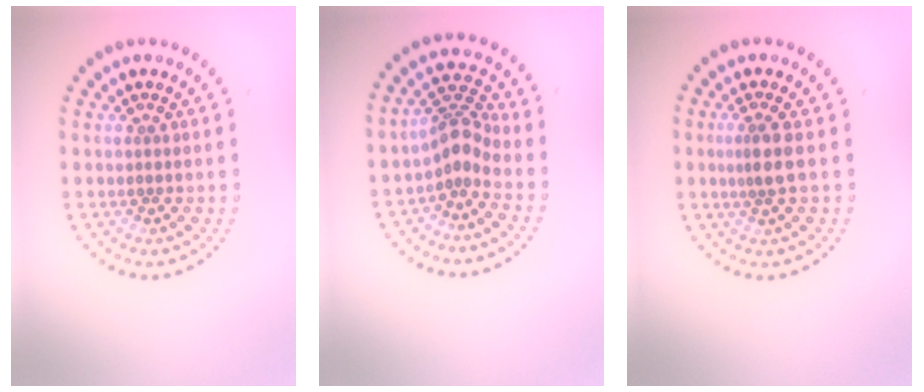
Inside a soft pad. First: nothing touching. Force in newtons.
{"total": 2.9, "press": 2.1, "slide": 2.0}
{"total": 2.0, "press": 1.6, "slide": 1.2}